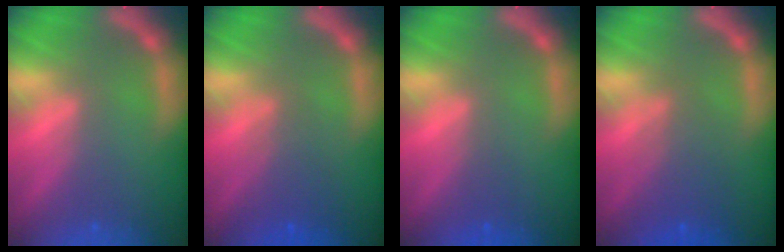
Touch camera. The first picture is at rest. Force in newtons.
{"total": 3.1}
{"total": 0.9}
{"total": 4.1}